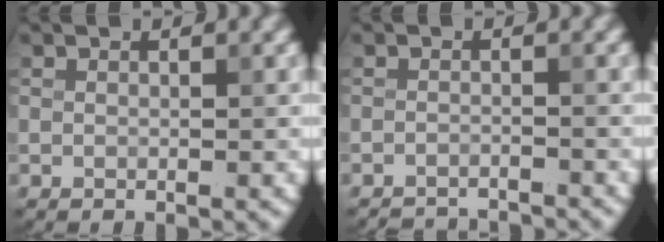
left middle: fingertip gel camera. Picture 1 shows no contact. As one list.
[{"total": 4.1, "force": [-4.1, 0.4, 0.7], "torque": [-0.010, -0.011, -0.063]}]